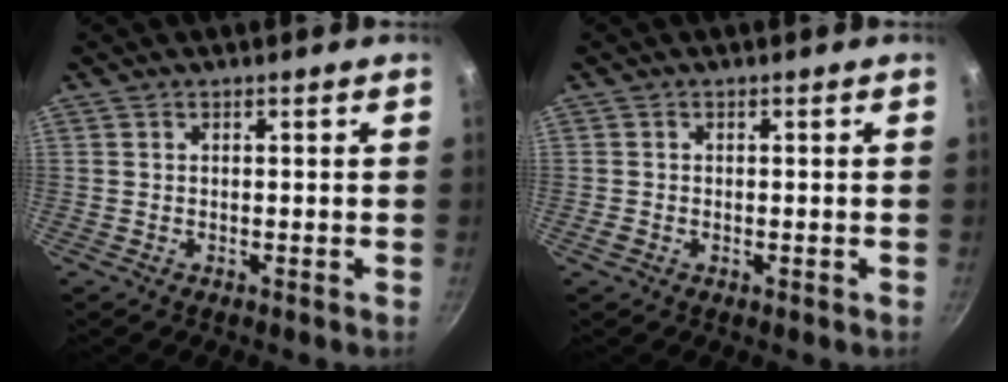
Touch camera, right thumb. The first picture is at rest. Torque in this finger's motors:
{"motor_torque": [0.22, -0.02, 0.14, -0.02, 0.04]}